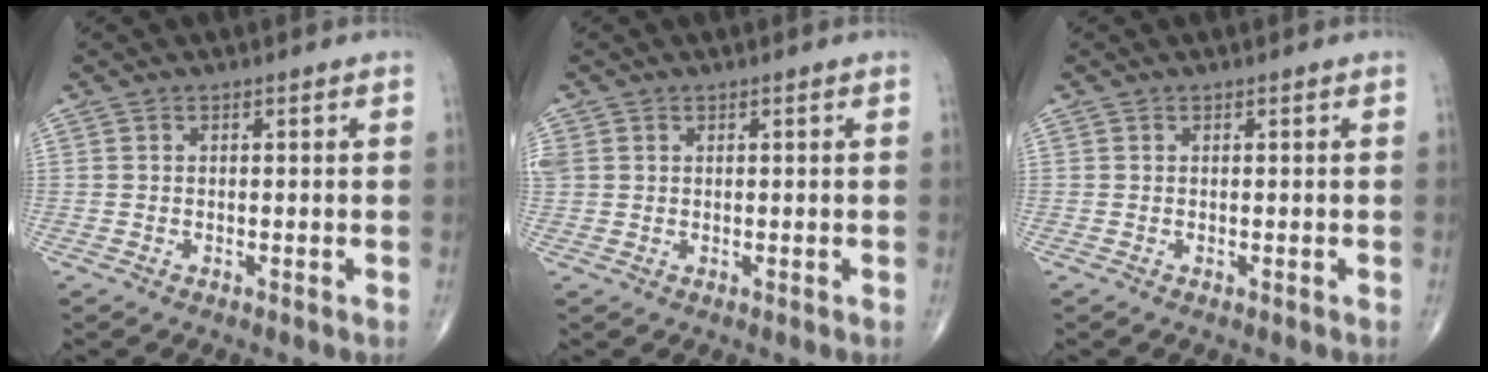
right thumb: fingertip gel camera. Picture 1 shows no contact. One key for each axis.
{"total": 3.1, "fx": 0.7, "fy": 2.7, "fz": 1.3, "tx": -0.044, "ty": 0.011, "tz": 0.023}
{"total": 0.0}